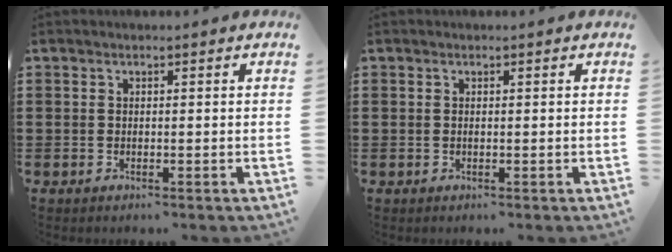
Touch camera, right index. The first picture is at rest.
{"total": 0.0}